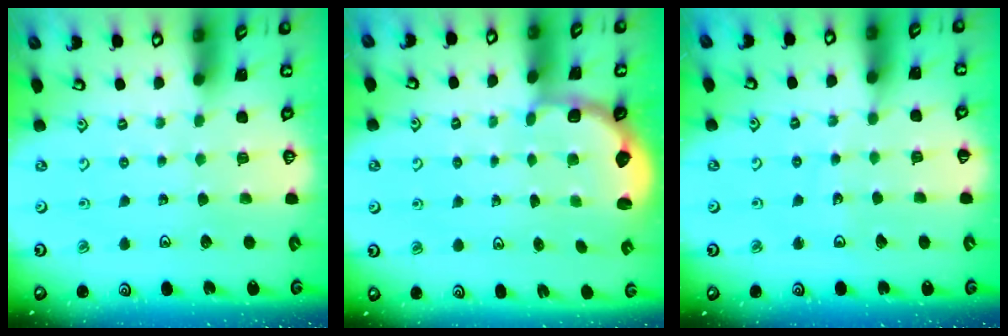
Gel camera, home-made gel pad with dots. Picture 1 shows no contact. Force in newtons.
{"total": 2.9, "press": 2.4, "slide": 1.6}
{"total": 3.0, "press": 3.0, "slide": 0.2}